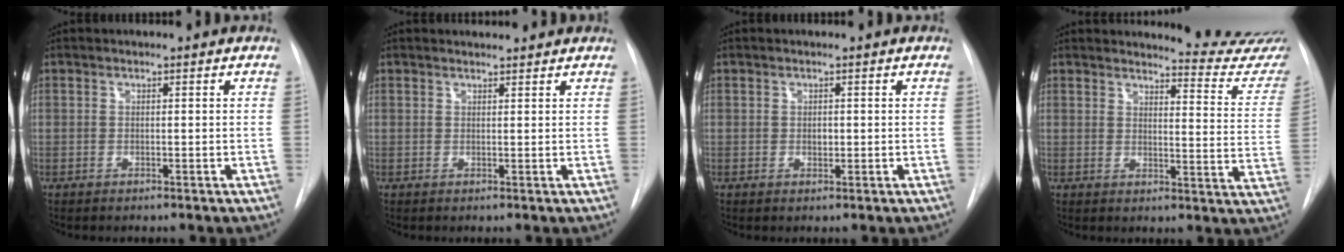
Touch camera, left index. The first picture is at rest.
{"total": 1.2, "force": [1.2, 0.1, 0.1], "torque": [-0.009, 0.007, 0.017]}
{"total": 1.2, "force": [-1.0, 0.4, 0.4], "torque": [-0.006, -0.005, -0.014]}
{"total": 12.7, "force": [12.6, -0.4, 1.3], "torque": [-0.001, -0.125, 0.118]}